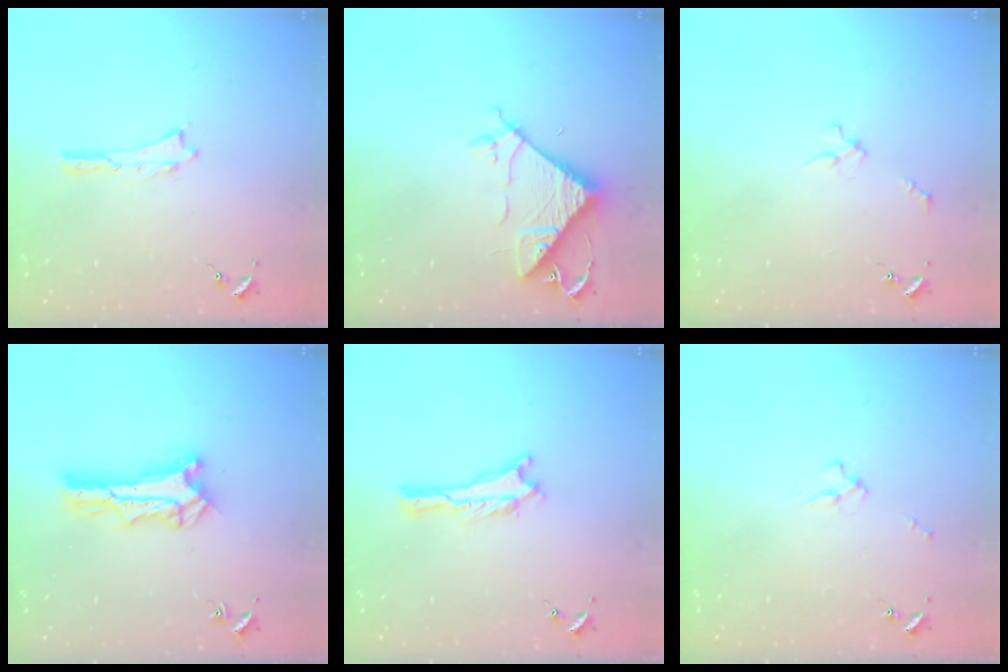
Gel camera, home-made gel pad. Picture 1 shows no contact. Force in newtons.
{"total": 8.0, "press": 8.0, "slide": 0.7}
{"total": 2.3, "press": 2.2, "slide": 0.3}
{"total": 2.7, "press": 2.7, "slide": 0.3}
{"total": 0.0}
{"total": 1.7, "press": 1.6, "slide": 0.2}